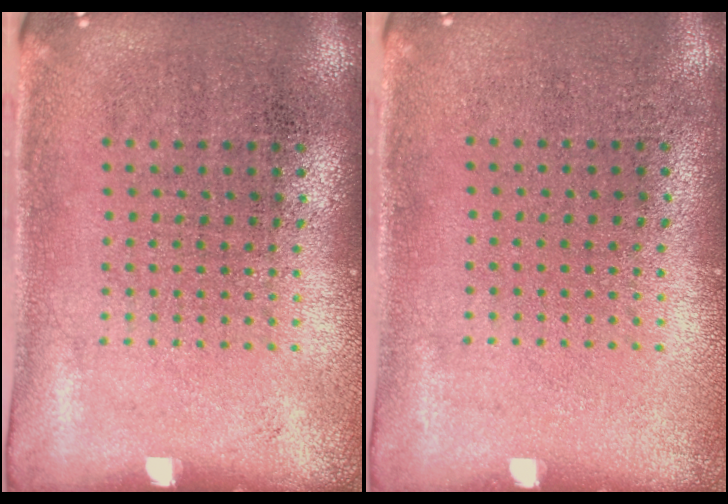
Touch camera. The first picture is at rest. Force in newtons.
{"total": 0.0}